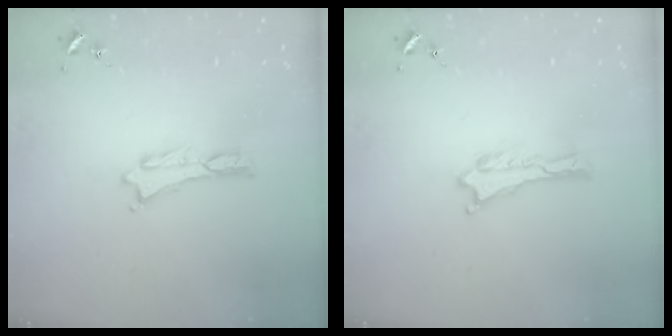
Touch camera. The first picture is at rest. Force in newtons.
{"total": 0.0}